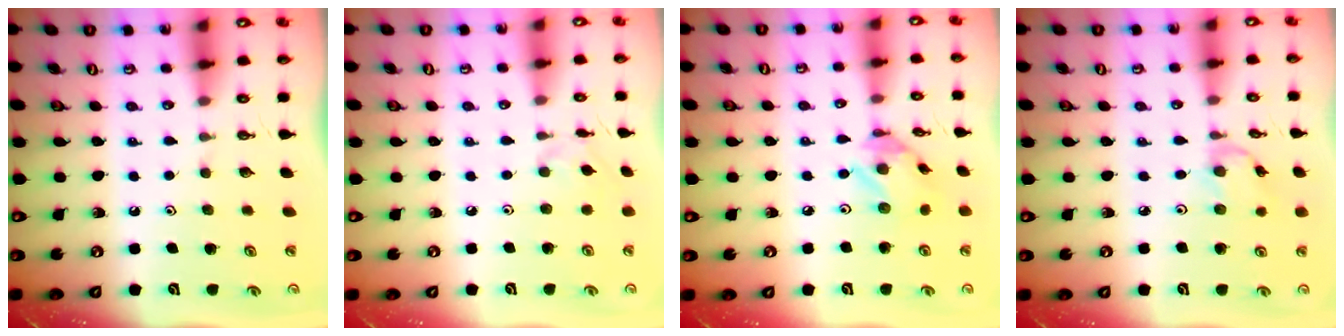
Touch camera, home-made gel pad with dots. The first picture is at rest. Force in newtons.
{"total": 1.8, "press": 1.8, "slide": 0.4}
{"total": 7.8, "press": 7.8, "slide": 0.5}
{"total": 2.9, "press": 2.9, "slide": 0.3}